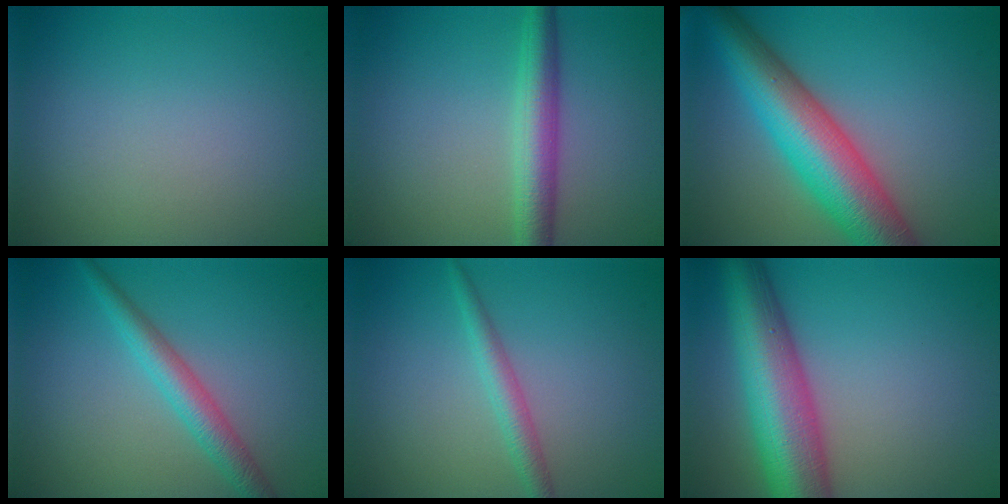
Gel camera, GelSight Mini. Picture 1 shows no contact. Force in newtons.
{"total": 4.3, "press": 4.3, "slide": 0.1}
{"total": 10.2, "press": 10.2, "slide": 0.2}
{"total": 3.3, "press": 3.3, "slide": 0.0}
{"total": 2.2, "press": 2.2, "slide": 0.1}
{"total": 10.1, "press": 10.1, "slide": 0.3}